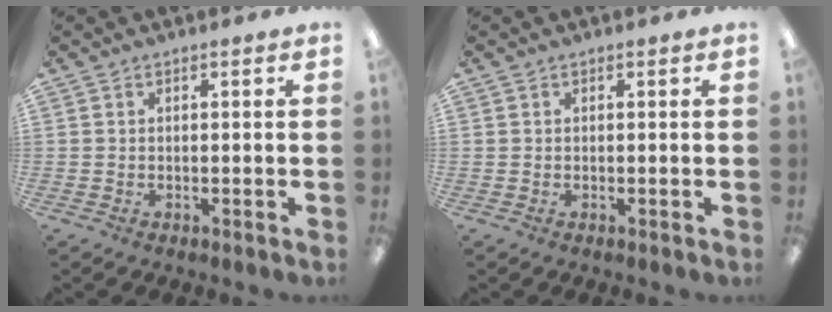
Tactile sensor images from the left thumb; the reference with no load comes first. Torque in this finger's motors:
{"motor_torque": [0.00, 0.00, -0.17, 0.14, 0.00]}